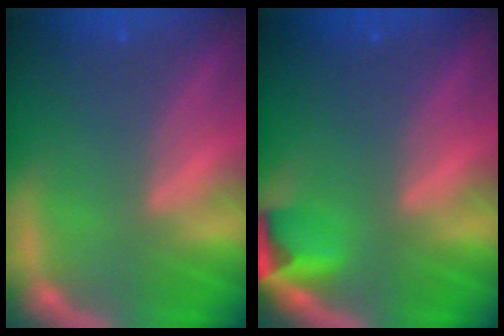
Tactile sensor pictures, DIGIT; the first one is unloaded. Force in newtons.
{"total": 2.9}